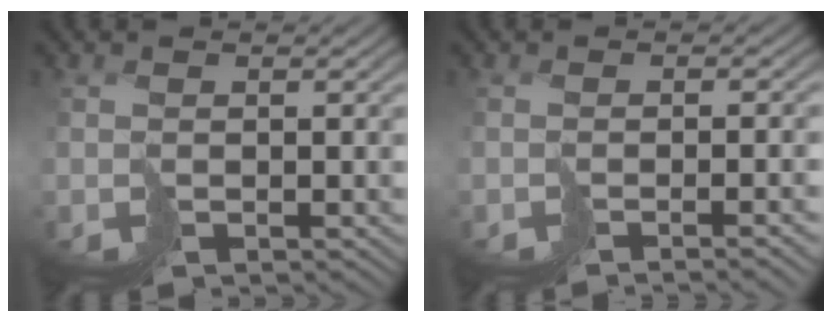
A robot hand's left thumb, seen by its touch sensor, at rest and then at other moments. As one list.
[{"total": 2.9, "force": [-1.9, -0.4, 2.2], "torque": [-0.010, -0.004, -0.025]}]